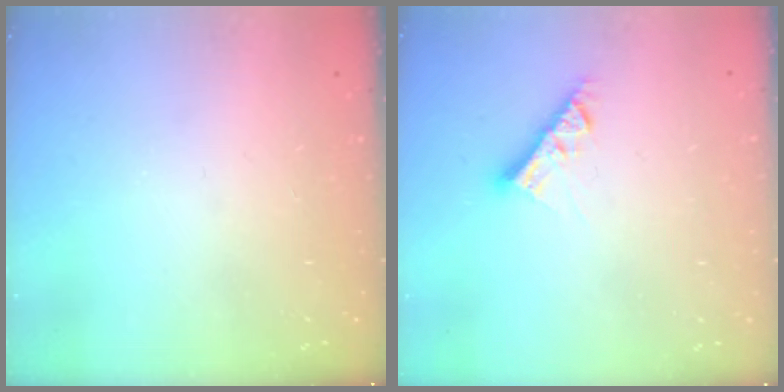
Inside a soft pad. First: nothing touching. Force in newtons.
{"total": 7.7, "press": 7.7, "slide": 0.3}